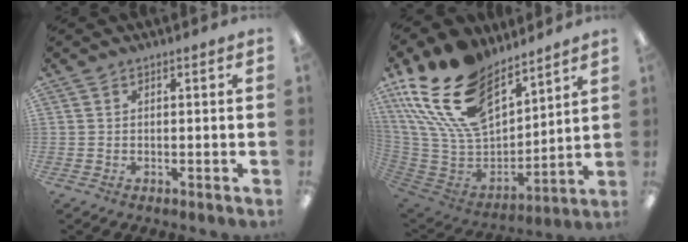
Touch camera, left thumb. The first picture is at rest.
{"total": 24.1, "force": [15.1, 13.4, 13.1], "torque": [-0.276, -0.084, 0.280]}